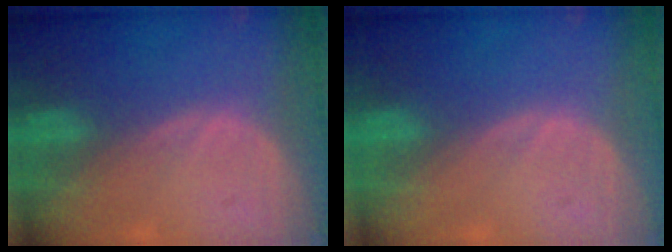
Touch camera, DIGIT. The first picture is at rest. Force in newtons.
{"total": 0.0}